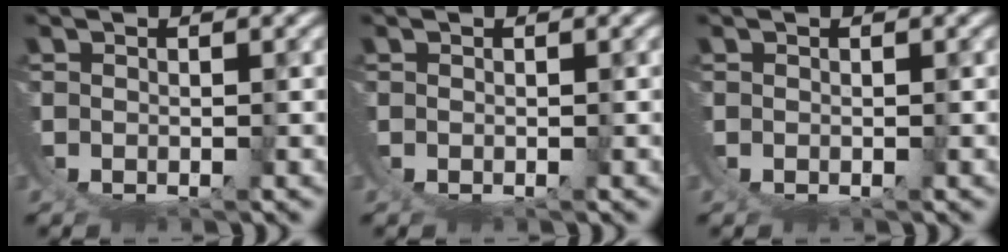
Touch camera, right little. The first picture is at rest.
{"total": 0.0}
{"total": 0.0}